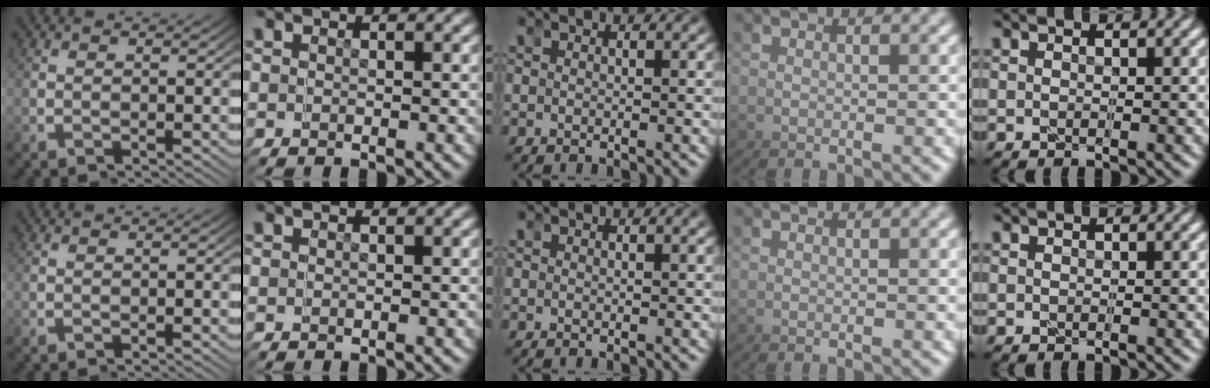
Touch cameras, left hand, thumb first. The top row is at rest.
{}